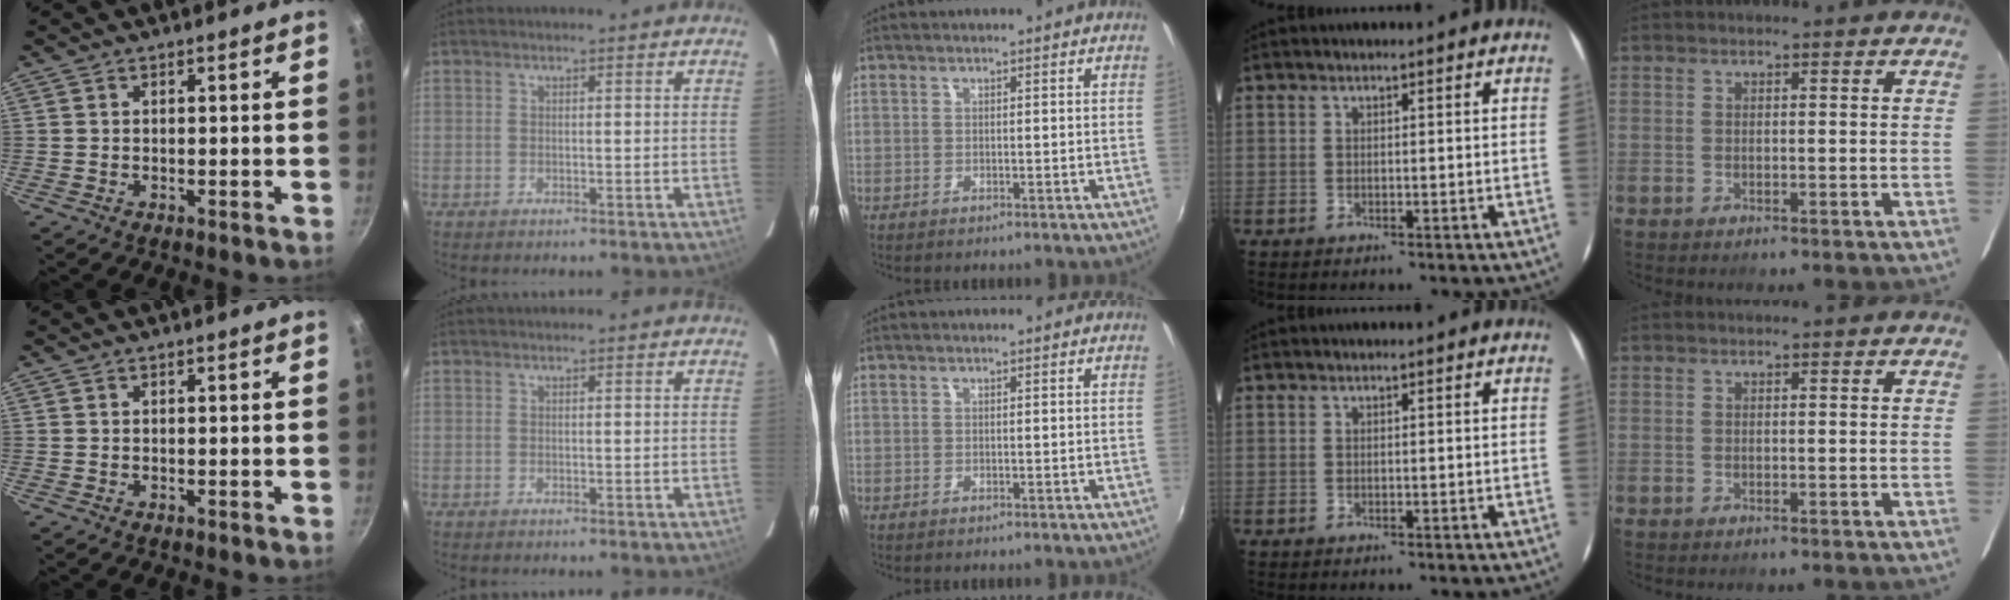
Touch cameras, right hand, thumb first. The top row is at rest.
{}